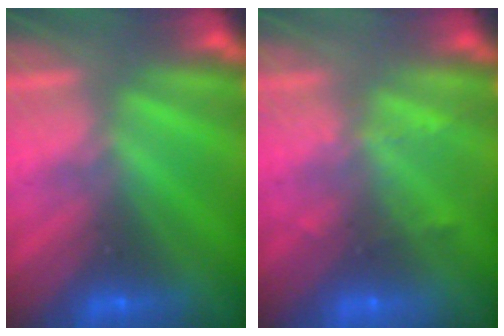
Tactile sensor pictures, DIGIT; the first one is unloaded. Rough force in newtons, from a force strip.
{"total": 2.3}